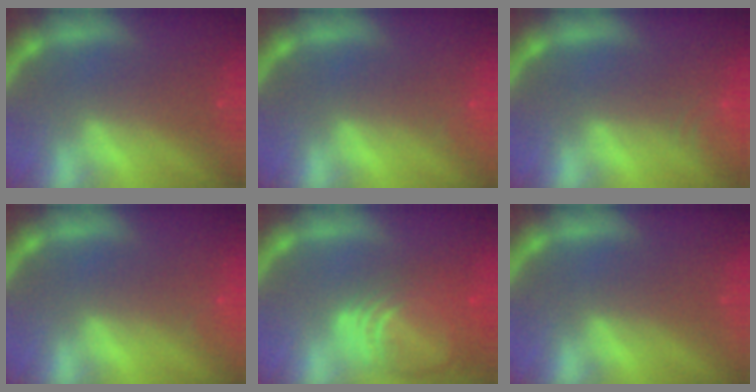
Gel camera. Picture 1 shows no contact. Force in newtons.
{"total": 0.9}
{"total": 3.0}
{"total": 0.9}
{"total": 10.0}
{"total": 0.0}